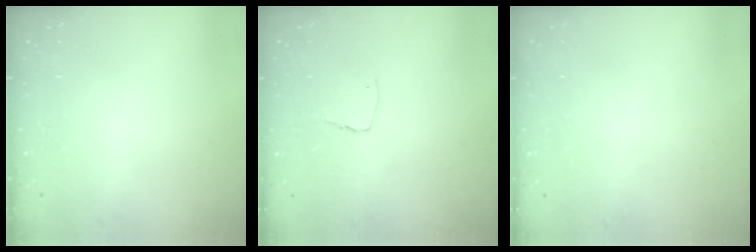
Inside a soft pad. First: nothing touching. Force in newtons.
{"total": 5.4, "press": 5.3, "slide": 0.5}
{"total": 0.0}